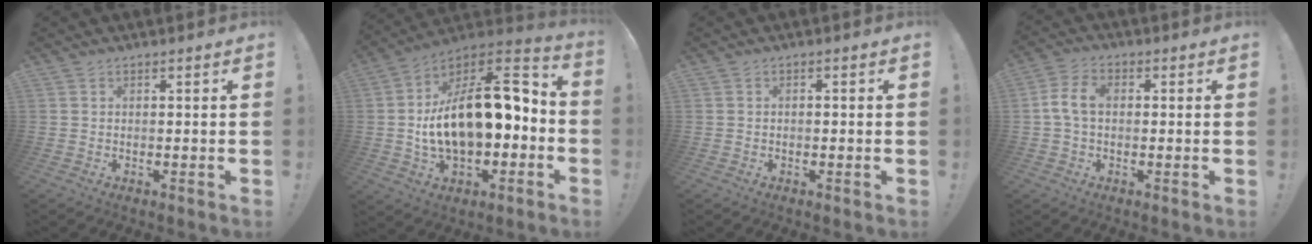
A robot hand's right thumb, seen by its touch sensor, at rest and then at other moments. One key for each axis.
{"total": 21.7, "fx": 1.0, "fy": 12.2, "fz": 17.9, "tx": -0.265, "ty": -0.007, "tz": 0.032}
{"total": 0.9, "fx": -0.7, "fy": 0.3, "fz": 0.4, "tx": -0.008, "ty": 0.003, "tz": -0.012}
{"total": 7.3, "fx": 0.2, "fy": 4.7, "fz": 5.5, "tx": -0.106, "ty": 0.013, "tz": 0.005}